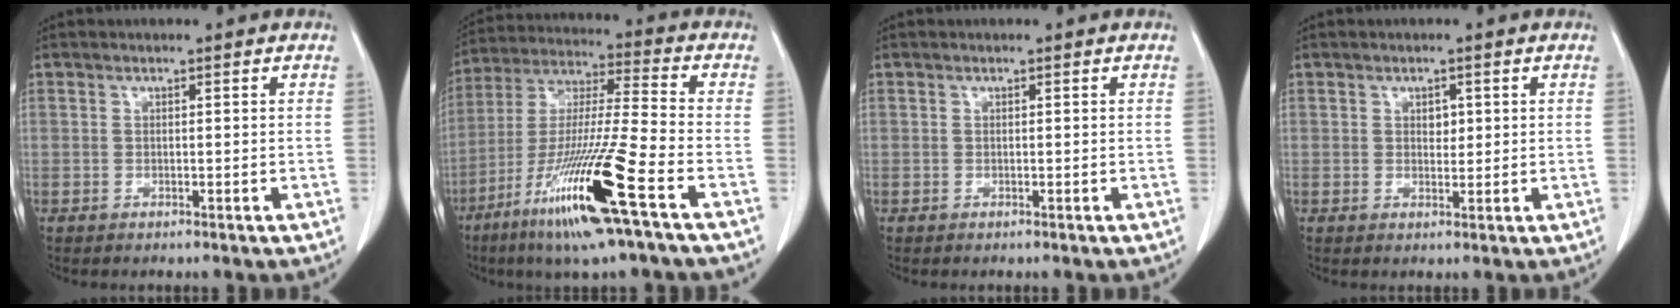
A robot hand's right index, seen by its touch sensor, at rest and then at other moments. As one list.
[{"total": 17.9, "force": [-8.9, -0.5, 15.5], "torque": [-0.330, -0.041, -0.172]}, {"total": 0.0}, {"total": 1.6, "force": [0.5, 1.1, 1.1], "torque": [-0.013, -0.002, 0.008]}]